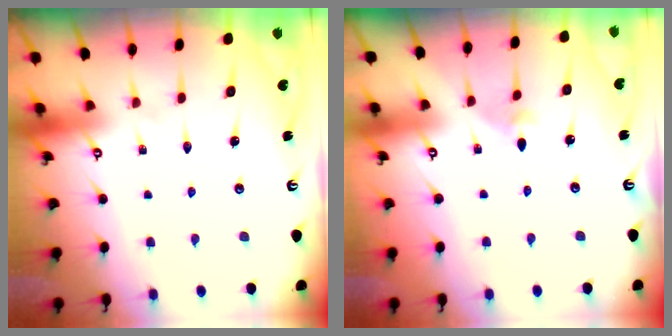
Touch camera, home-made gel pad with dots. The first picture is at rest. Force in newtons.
{"total": 2.7, "press": 2.6, "slide": 0.9}